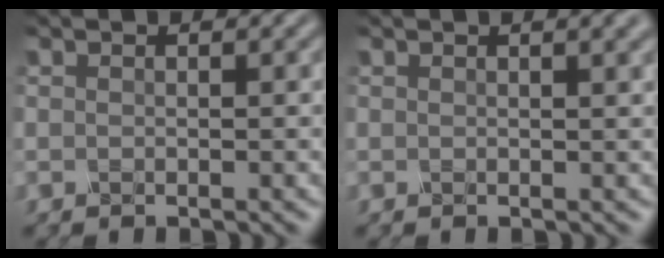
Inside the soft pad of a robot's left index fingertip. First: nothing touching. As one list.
[{"total": 2.5, "force": [1.4, 0.8, 1.9], "torque": [-0.014, 0.005, 0.015]}]